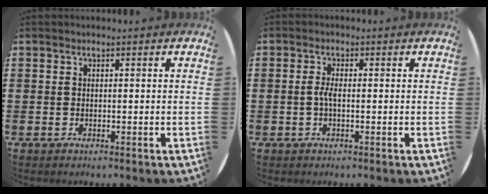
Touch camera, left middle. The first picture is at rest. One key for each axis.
{"total": 1.6, "fx": -0.2, "fy": 0.5, "fz": 1.5, "tx": -0.037, "ty": -0.001, "tz": -0.007}